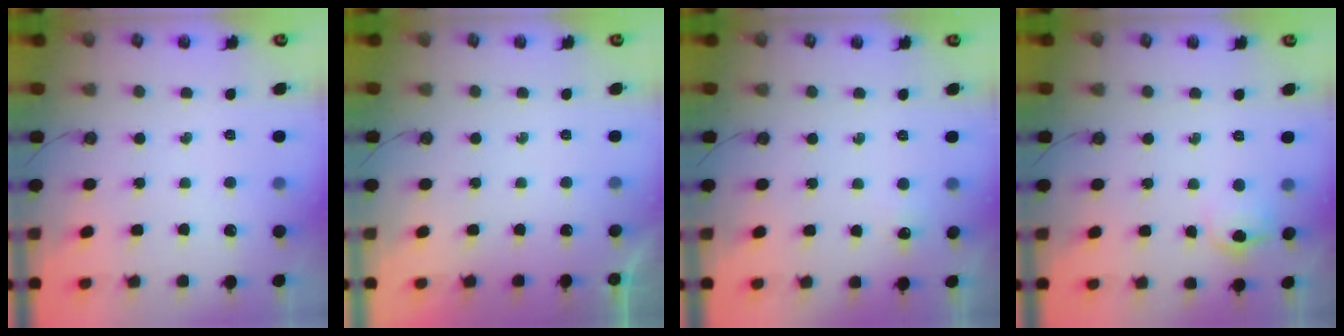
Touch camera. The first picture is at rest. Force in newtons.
{"total": 0.0}
{"total": 4.4, "press": 4.4, "slide": 0.6}
{"total": 6.7, "press": 6.5, "slide": 1.4}